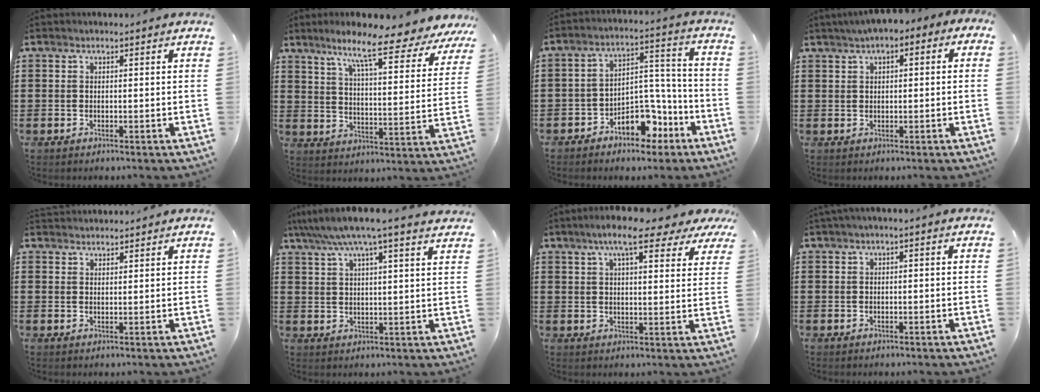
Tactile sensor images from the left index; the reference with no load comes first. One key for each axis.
{"total": 10.3, "fx": 7.9, "fy": 0.5, "fz": 6.5, "tx": -0.138, "ty": -0.047, "tz": 0.124}
{"total": 8.0, "fx": -5.2, "fy": 4.3, "fz": 4.2, "tx": -0.066, "ty": 0.029, "tz": -0.093}
{"total": 2.2, "fx": 0.5, "fy": 1.1, "fz": 1.8, "tx": -0.037, "ty": 0.008, "tz": 0.007}
{"total": 1.8, "fx": 1.8, "fy": 0.2, "fz": 0.0, "tx": -0.003, "ty": 0.001, "tz": 0.036}
{"total": 7.1, "fx": 5.6, "fy": -0.1, "fz": 4.3, "tx": -0.101, "ty": -0.019, "tz": 0.096}
{"total": 9.1, "fx": 6.4, "fy": 2.2, "fz": 6.2, "tx": -0.110, "ty": -0.008, "tz": 0.108}
{"total": 0.9, "fx": -0.1, "fy": 0.0, "fz": 0.8, "tx": -0.011, "ty": -0.004, "tz": -0.002}